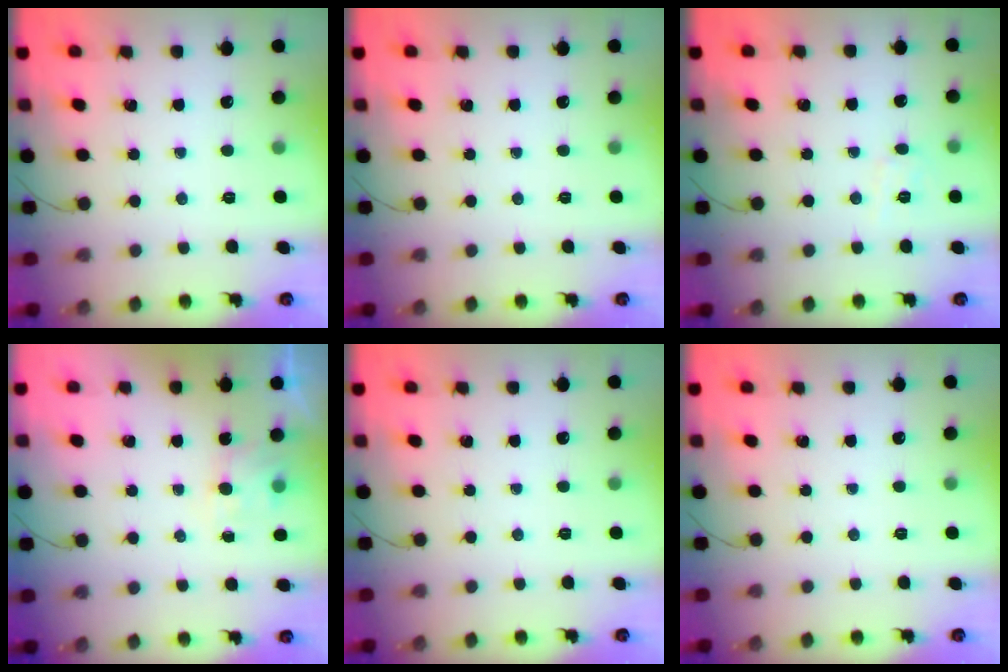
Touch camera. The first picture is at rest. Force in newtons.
{"total": 0.0}
{"total": 4.1, "press": 3.9, "slide": 1.3}
{"total": 2.2, "press": 2.0, "slide": 0.9}
{"total": 0.0}
{"total": 0.0}